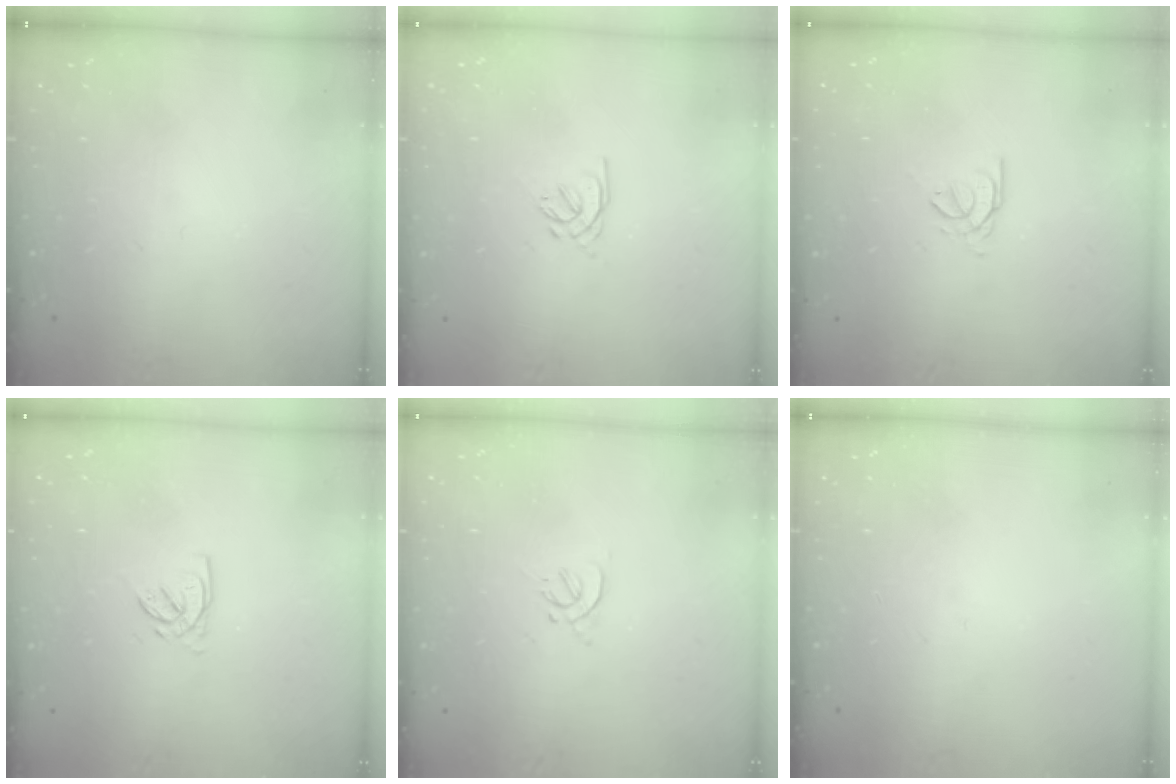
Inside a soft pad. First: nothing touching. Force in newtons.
{"total": 1.6, "press": 1.5, "slide": 0.5}
{"total": 0.7, "press": 0.6, "slide": 0.3}
{"total": 2.8, "press": 2.8, "slide": 0.1}
{"total": 1.7, "press": 1.7, "slide": 0.5}
{"total": 0.0}